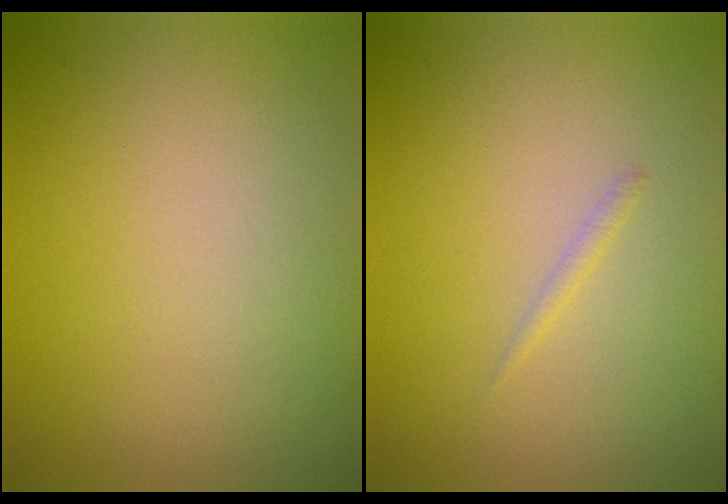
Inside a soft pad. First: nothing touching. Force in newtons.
{"total": 0.6, "press": 0.6, "slide": 0.1}